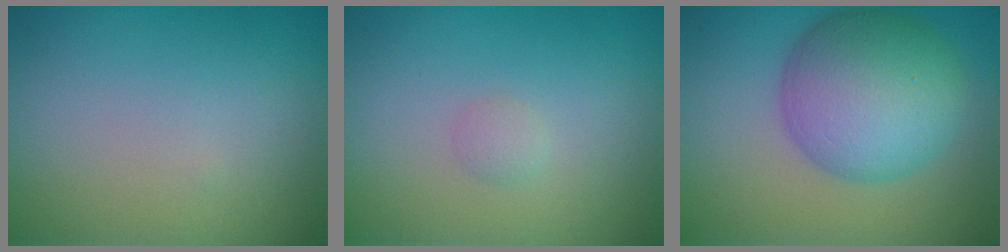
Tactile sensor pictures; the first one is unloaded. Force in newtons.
{"total": 0.9, "press": 0.9, "slide": 0.0}
{"total": 9.1, "press": 9.1, "slide": 0.2}